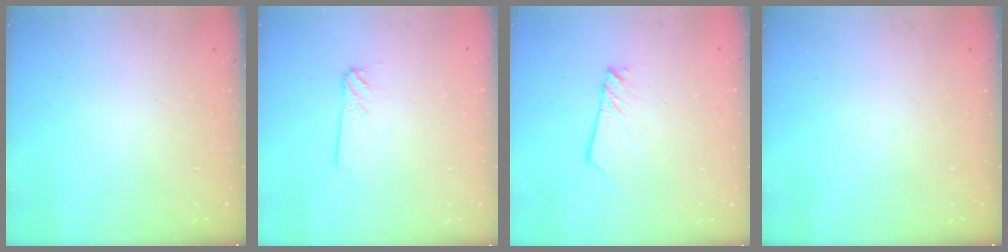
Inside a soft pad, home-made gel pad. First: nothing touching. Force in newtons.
{"total": 3.6, "press": 3.6, "slide": 0.4}
{"total": 2.2, "press": 2.2, "slide": 0.2}
{"total": 0.0}